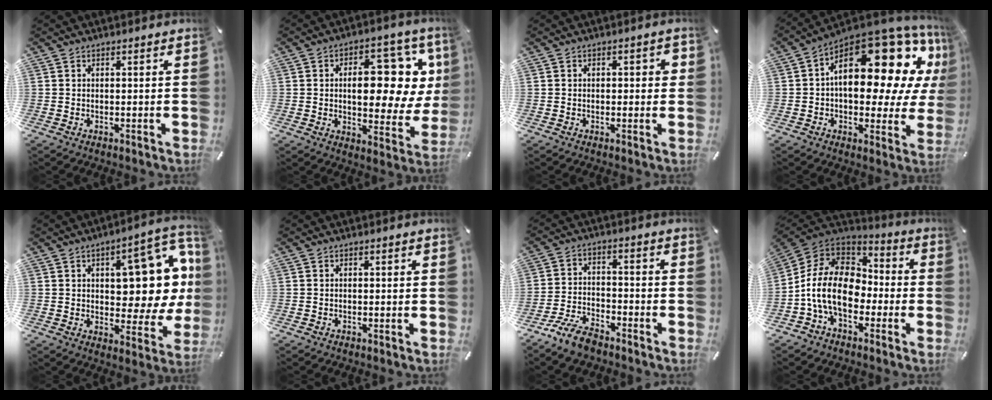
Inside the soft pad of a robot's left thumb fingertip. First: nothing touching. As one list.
[{"total": 16.7, "force": [4.8, 8.8, 13.4], "torque": [-0.167, -0.045, 0.077]}, {"total": 2.2, "force": [-0.2, 1.2, 1.9], "torque": [-0.027, 0.004, -0.006]}, {"total": 23.2, "force": [8.2, 12.2, 18.0], "torque": [-0.243, -0.071, 0.140]}, {"total": 18.7, "force": [4.5, 9.3, 15.6], "torque": [-0.190, -0.031, 0.071]}, {"total": 0.0}, {"total": 8.2, "force": [-6.6, 3.1, 3.7], "torque": [-0.082, 0.028, -0.127]}, {"total": 15.6, "force": [-5.1, 10.6, 10.3], "torque": [-0.222, 0.035, -0.095]}]